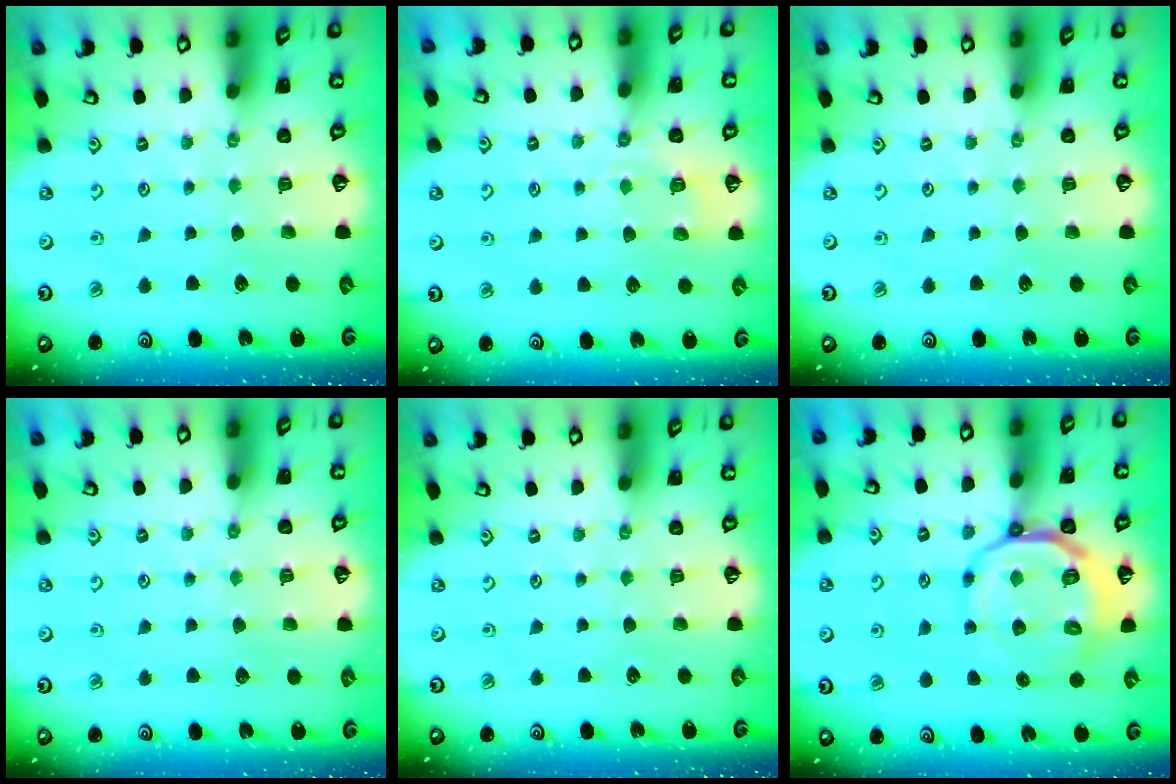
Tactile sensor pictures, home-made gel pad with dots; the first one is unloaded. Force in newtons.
{"total": 4.8, "press": 4.6, "slide": 1.3}
{"total": 0.0}
{"total": 4.3, "press": 4.3, "slide": 0.6}
{"total": 0.0}
{"total": 11.9, "press": 11.6, "slide": 2.6}